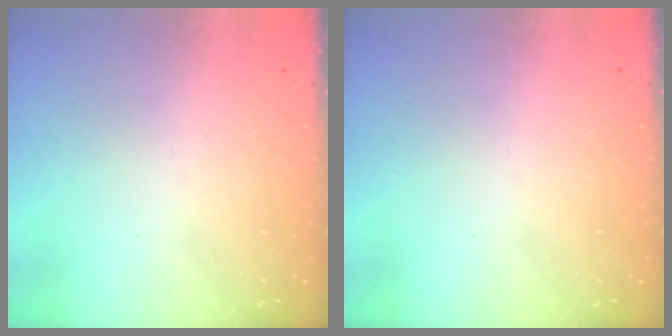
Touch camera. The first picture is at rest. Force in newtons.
{"total": 0.0}